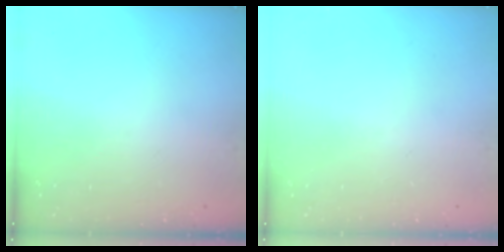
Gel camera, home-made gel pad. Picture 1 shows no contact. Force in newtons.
{"total": 0.0}